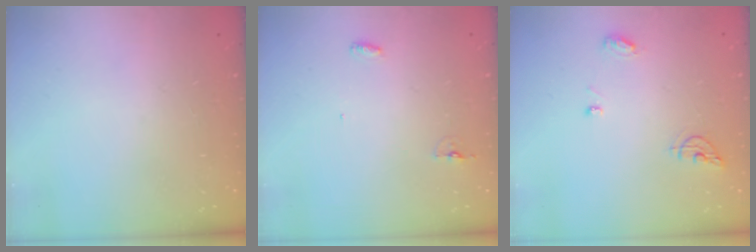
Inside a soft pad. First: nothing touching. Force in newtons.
{"total": 7.4, "press": 4.4, "slide": 6.0}
{"total": 6.7, "press": 6.7, "slide": 0.3}